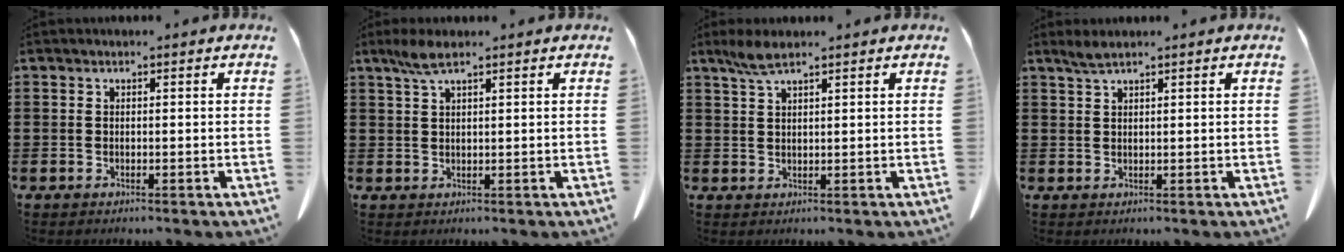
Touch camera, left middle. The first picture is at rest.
{"total": 3.6, "force": [2.2, 0.8, 2.7], "torque": [-0.059, 0.003, 0.039]}
{"total": 3.6, "force": [2.4, 0.8, 2.6], "torque": [-0.056, 0.001, 0.044]}
{"total": 1.8, "force": [1.4, 0.2, 1.2], "torque": [-0.026, 0.001, 0.026]}